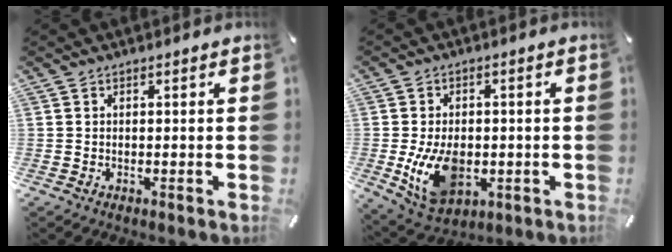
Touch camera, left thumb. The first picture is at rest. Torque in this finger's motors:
{"motor_torque": [2.08, 2.28, 1.14, 0.24, 0.17]}